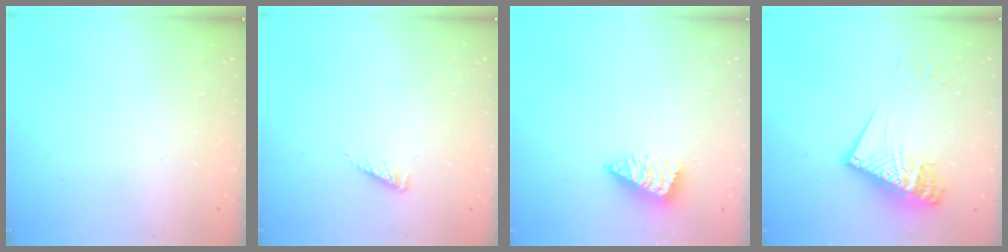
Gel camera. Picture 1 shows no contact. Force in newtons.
{"total": 2.5, "press": 2.4, "slide": 0.4}
{"total": 2.4, "press": 2.4, "slide": 0.4}
{"total": 16.7, "press": 16.6, "slide": 1.7}